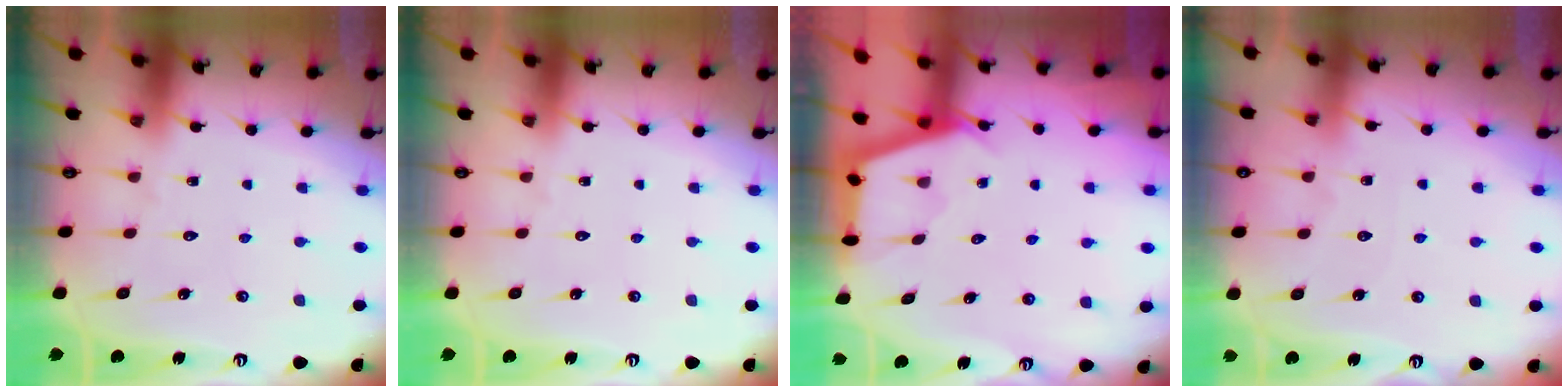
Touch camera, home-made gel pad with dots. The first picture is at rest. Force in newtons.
{"total": 0.0}
{"total": 2.8, "press": 2.8, "slide": 0.3}
{"total": 3.8, "press": 3.8, "slide": 0.5}